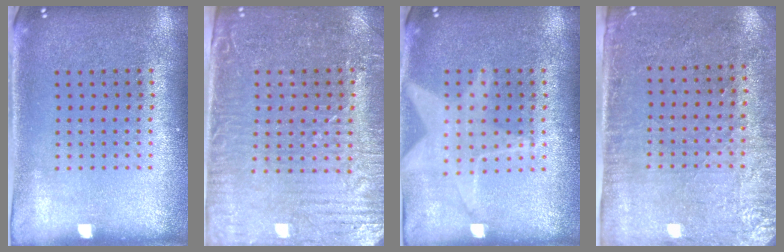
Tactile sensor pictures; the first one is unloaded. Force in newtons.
{"total": 3.9, "press": 3.5, "slide": 1.8}
{"total": 1.3, "press": 1.2, "slide": 0.4}
{"total": 2.8, "press": 2.4, "slide": 1.4}